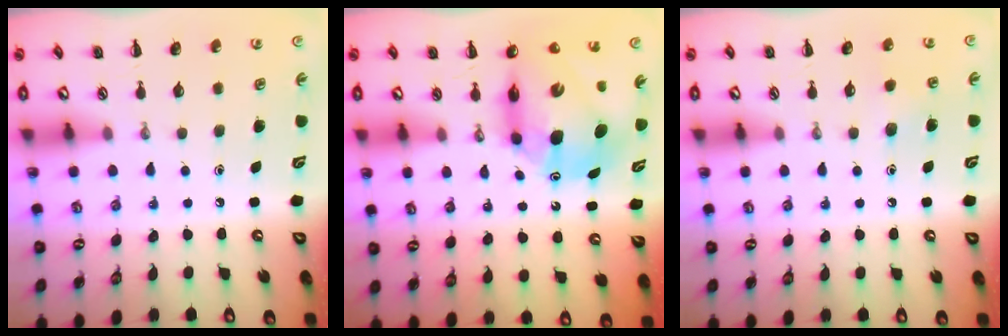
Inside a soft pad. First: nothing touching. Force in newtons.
{"total": 13.1, "press": 12.6, "slide": 3.8}
{"total": 5.4, "press": 5.2, "slide": 1.5}